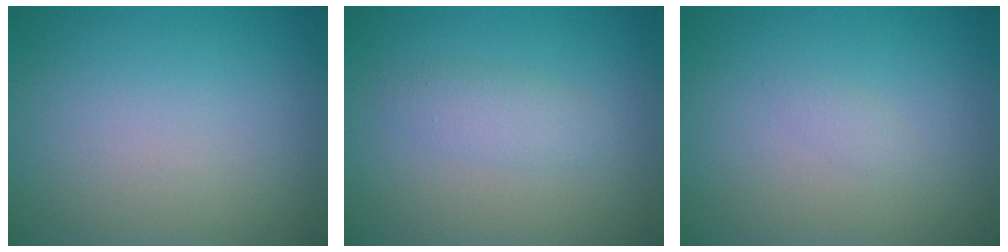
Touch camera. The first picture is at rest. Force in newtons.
{"total": 1.7, "press": 1.7, "slide": 0.0}
{"total": 0.7, "press": 0.7, "slide": 0.1}